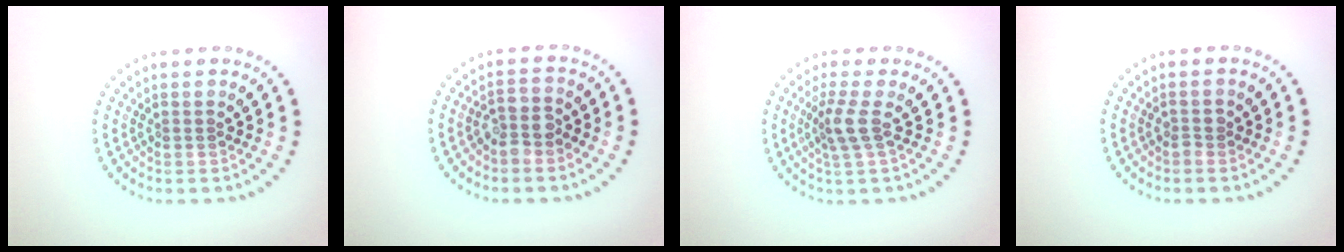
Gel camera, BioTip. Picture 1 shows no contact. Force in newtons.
{"total": 2.3, "press": 2.1, "slide": 1.1}
{"total": 2.5, "press": 1.9, "slide": 1.6}
{"total": 0.6, "press": 0.6, "slide": 0.2}